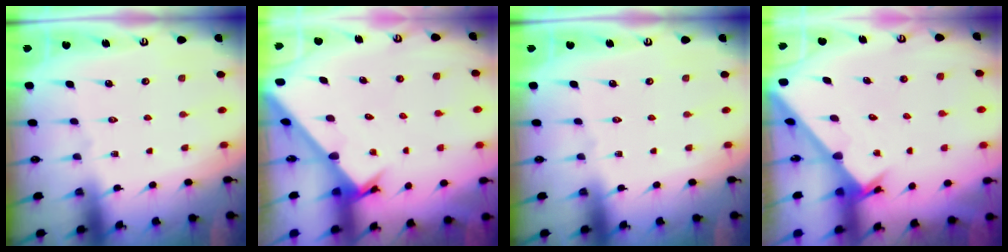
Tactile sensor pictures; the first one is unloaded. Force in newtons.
{"total": 2.6, "press": 2.6, "slide": 0.3}
{"total": 0.0}
{"total": 2.5, "press": 2.5, "slide": 0.2}